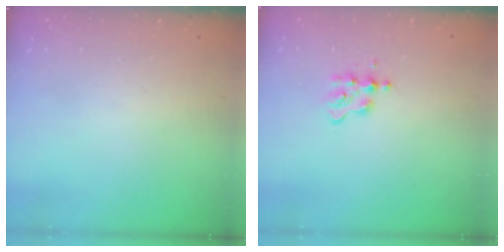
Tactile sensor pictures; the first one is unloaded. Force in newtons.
{"total": 2.7, "press": 2.6, "slide": 0.4}